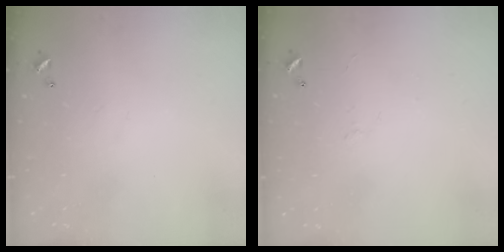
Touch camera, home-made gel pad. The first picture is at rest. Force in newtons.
{"total": 0.5, "press": 0.1, "slide": 0.5}